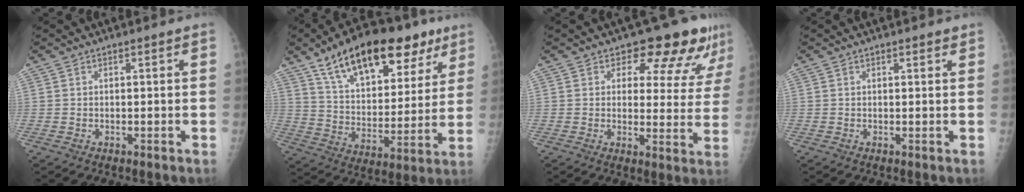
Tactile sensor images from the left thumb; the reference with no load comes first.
{"total": 24.4, "force": [14.9, 11.5, 15.6], "torque": [-0.206, -0.028, 0.241]}
{"total": 11.9, "force": [9.1, 5.6, 5.3], "torque": [-0.015, -0.054, 0.096]}
{"total": 1.1, "force": [0.8, 0.4, 0.7], "torque": [-0.009, -0.003, 0.010]}